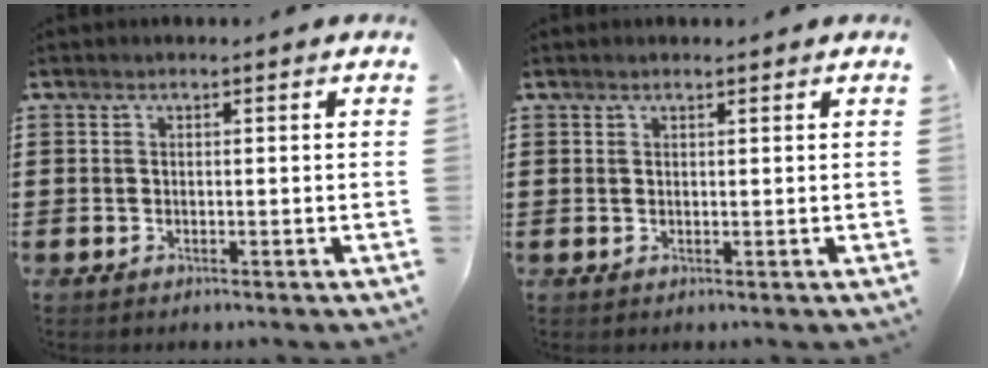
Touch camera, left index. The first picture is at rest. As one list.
[{"total": 0.8, "force": [0.7, 0.0, 0.4], "torque": [-0.009, -0.001, 0.014]}]